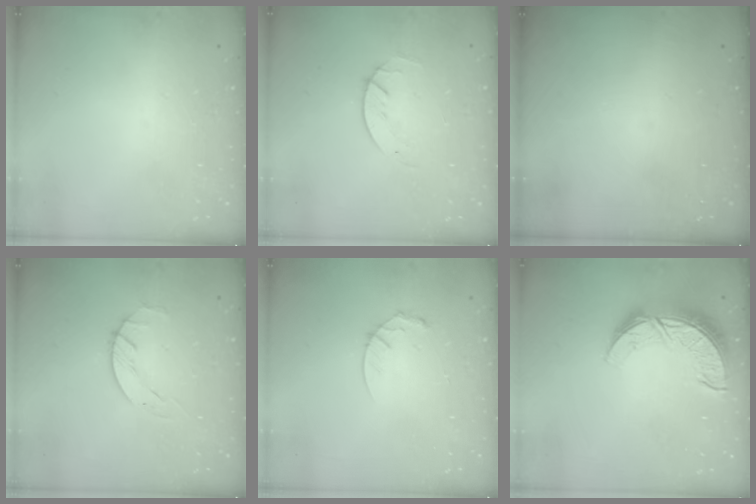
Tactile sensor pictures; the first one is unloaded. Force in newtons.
{"total": 1.4, "press": 1.4, "slide": 0.2}
{"total": 0.0}
{"total": 1.8, "press": 1.7, "slide": 0.3}
{"total": 4.7, "press": 4.7, "slide": 0.4}
{"total": 11.4, "press": 11.4, "slide": 0.8}